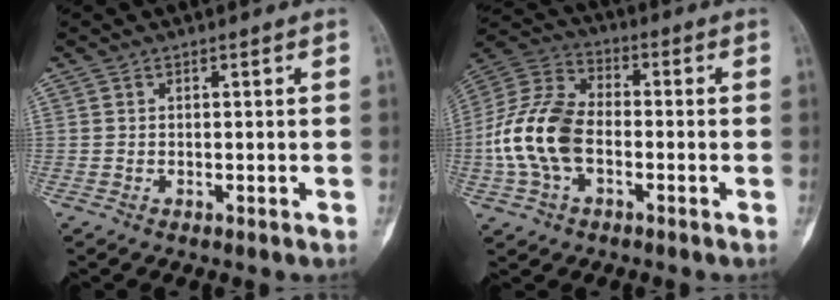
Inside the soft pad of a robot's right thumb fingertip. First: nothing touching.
{"total": 14.5, "force": [-2.8, 9.0, 11.0], "torque": [-0.231, 0.033, -0.058]}